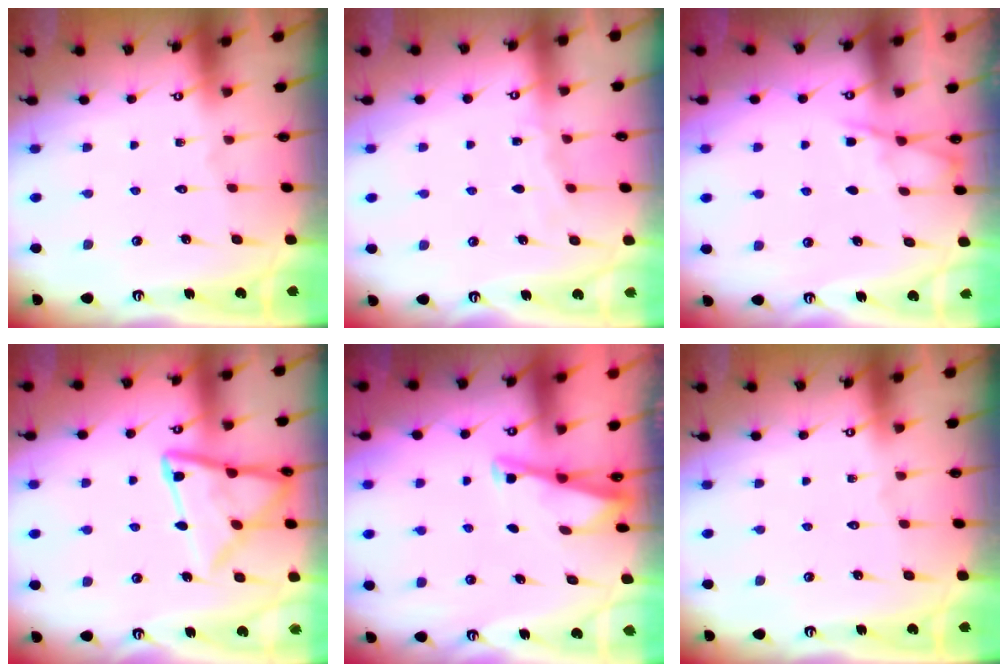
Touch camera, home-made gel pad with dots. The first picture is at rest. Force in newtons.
{"total": 3.7, "press": 3.7, "slide": 0.4}
{"total": 4.9, "press": 4.8, "slide": 0.6}
{"total": 15.1, "press": 15.1, "slide": 1.3}
{"total": 3.3, "press": 3.3, "slide": 0.3}
{"total": 0.0}